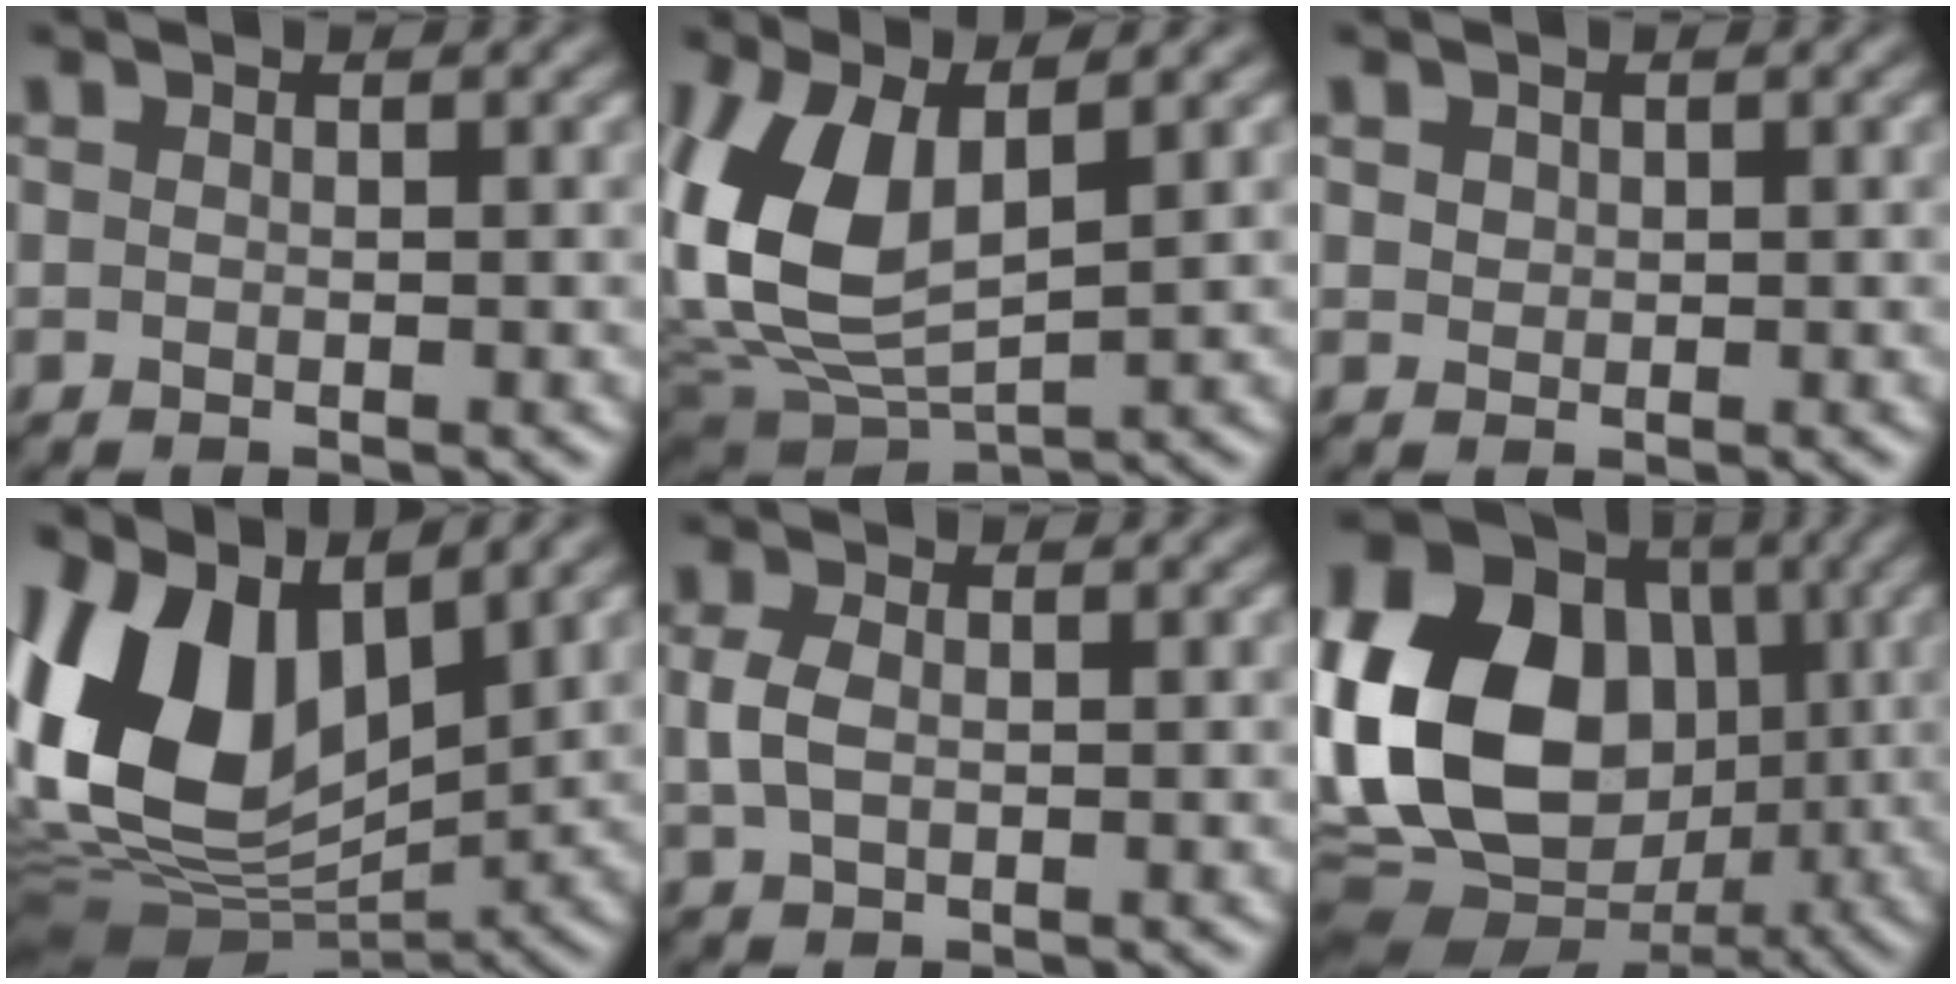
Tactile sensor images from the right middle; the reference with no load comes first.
{"total": 9.8, "force": [2.1, 5.4, 7.9], "torque": [-0.195, -0.002, 0.042]}
{"total": 0.9, "force": [0.6, 0.7, 0.0], "torque": [-0.002, 0.001, 0.012]}
{"total": 11.5, "force": [3.7, 6.8, 8.5], "torque": [-0.190, 0.011, 0.062]}
{"total": 2.2, "force": [0.2, 1.5, 1.5], "torque": [-0.040, 0.003, 0.005]}
{"total": 18.3, "force": [0.8, 14.6, 11.0], "torque": [-0.228, 0.009, 0.008]}